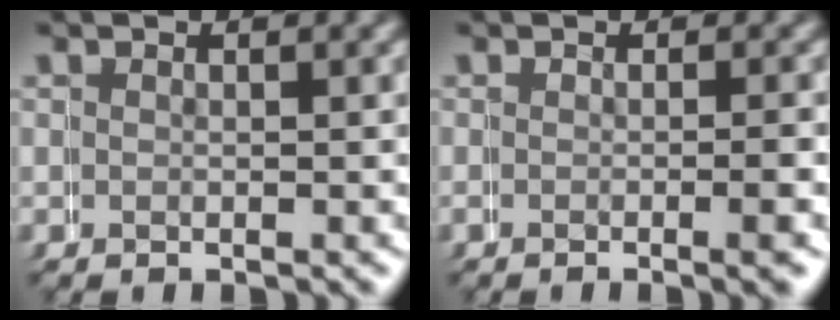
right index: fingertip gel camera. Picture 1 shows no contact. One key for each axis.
{"total": 1.7, "fx": -0.8, "fy": 0.1, "fz": 1.6, "tx": -0.021, "ty": 0.006, "tz": -0.015}